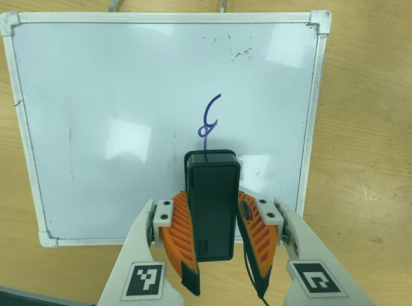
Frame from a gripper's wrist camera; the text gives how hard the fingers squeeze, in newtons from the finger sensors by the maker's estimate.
{"total": 6.1, "left": 5.2, "right": 7.0}